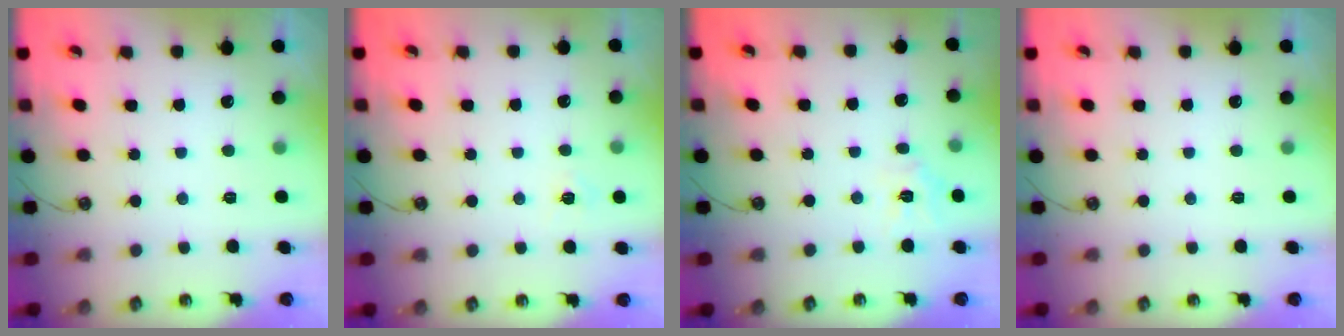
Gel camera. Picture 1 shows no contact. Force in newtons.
{"total": 5.1, "press": 5.1, "slide": 0.4}
{"total": 6.3, "press": 6.2, "slide": 0.5}
{"total": 0.0}